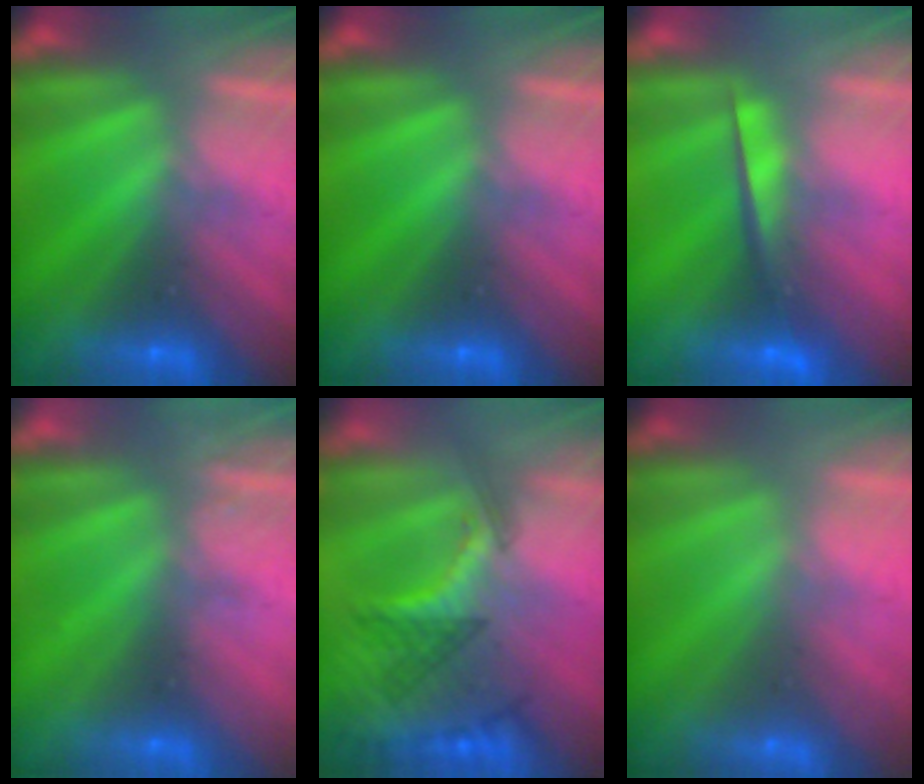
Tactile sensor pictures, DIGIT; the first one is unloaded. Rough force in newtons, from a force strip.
{"total": 0.0}
{"total": 4.7}
{"total": 2.2}
{"total": 3.0}
{"total": 2.2}